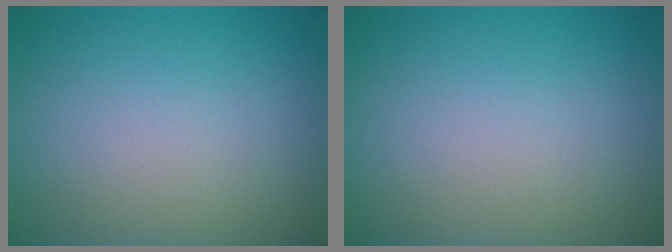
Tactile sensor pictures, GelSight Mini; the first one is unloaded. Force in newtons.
{"total": 0.0}